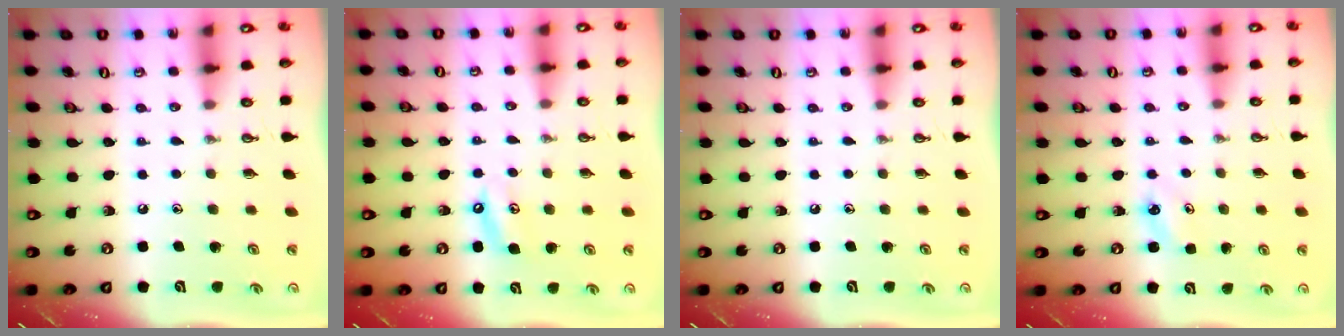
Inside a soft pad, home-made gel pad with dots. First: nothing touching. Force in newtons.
{"total": 4.6, "press": 4.6, "slide": 0.4}
{"total": 0.0}
{"total": 3.7, "press": 3.7, "slide": 0.4}